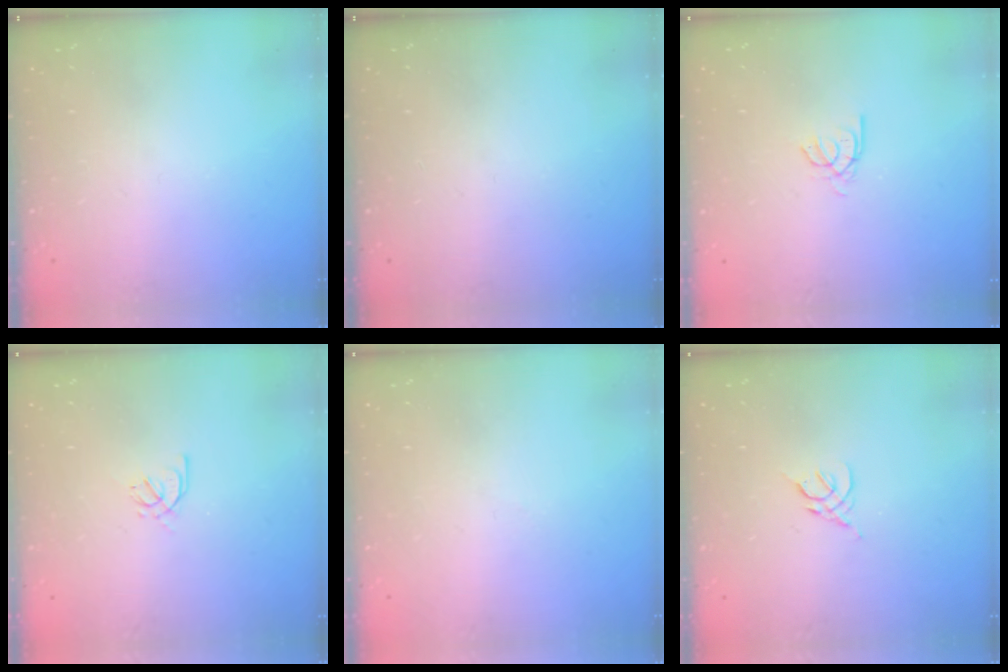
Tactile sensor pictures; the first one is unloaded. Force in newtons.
{"total": 0.0}
{"total": 2.3, "press": 2.3, "slide": 0.2}
{"total": 2.4, "press": 2.3, "slide": 0.6}
{"total": 1.8, "press": 1.6, "slide": 0.6}
{"total": 2.5, "press": 2.4, "slide": 0.7}